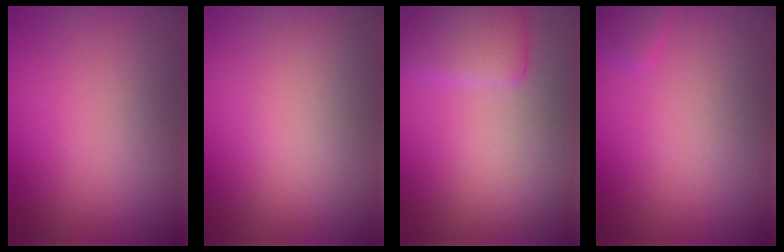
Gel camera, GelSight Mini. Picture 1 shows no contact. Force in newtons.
{"total": 0.0}
{"total": 3.7, "press": 3.7, "slide": 0.3}
{"total": 1.0, "press": 1.0, "slide": 0.1}